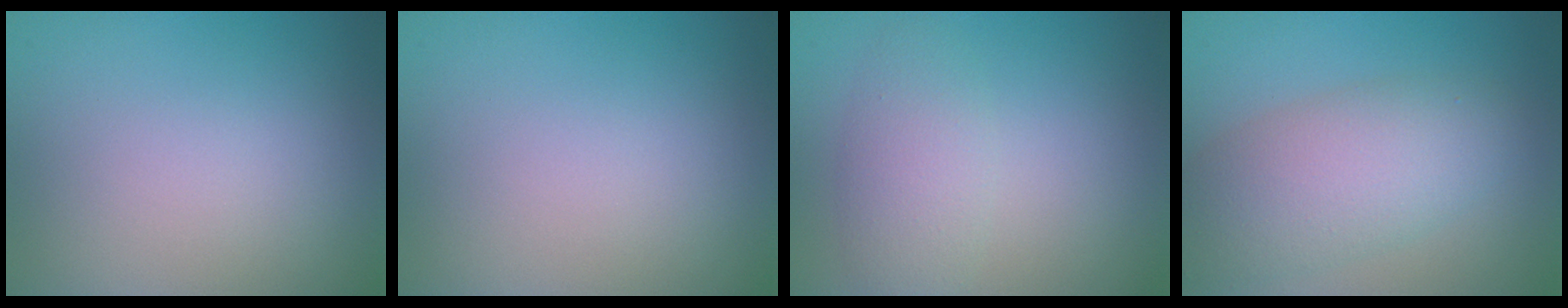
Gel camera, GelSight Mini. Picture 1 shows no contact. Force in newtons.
{"total": 0.0}
{"total": 3.4, "press": 3.4, "slide": 0.3}
{"total": 5.6, "press": 5.6, "slide": 0.3}